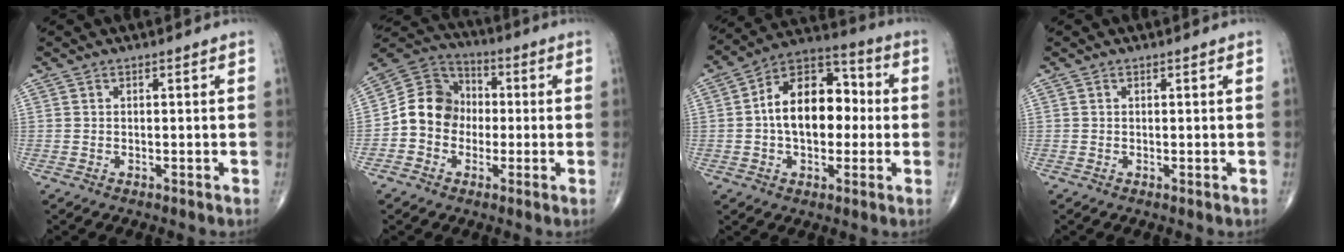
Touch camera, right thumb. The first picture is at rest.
{"total": 10.6, "force": [-1.5, 9.3, 4.9], "torque": [-0.062, 0.038, -0.041]}
{"total": 15.8, "force": [0.4, 9.9, 12.3], "torque": [-0.163, 0.037, -0.006]}
{"total": 0.0}